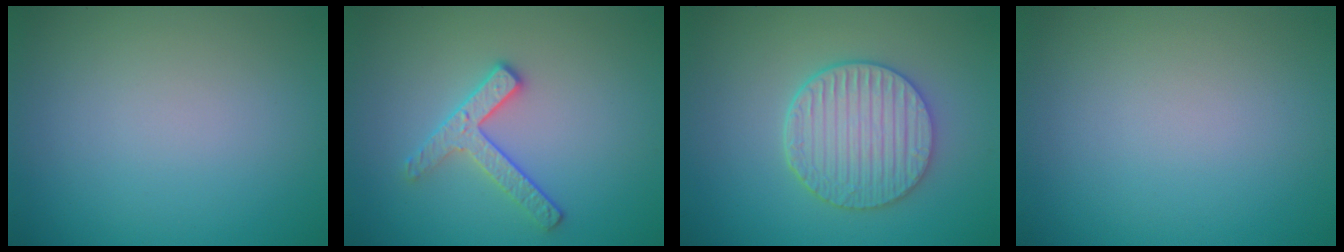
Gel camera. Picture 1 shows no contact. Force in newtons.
{"total": 2.6, "press": 2.4, "slide": 0.9}
{"total": 5.5, "press": 4.5, "slide": 3.1}
{"total": 0.0}